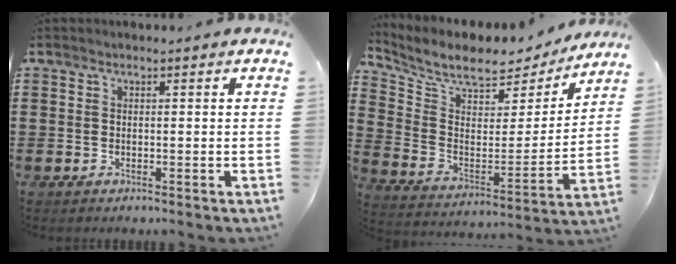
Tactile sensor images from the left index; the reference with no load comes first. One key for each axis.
{"total": 7.6, "fx": 6.5, "fy": 2.8, "fz": 2.8, "tx": -0.076, "ty": -0.048, "tz": 0.106}